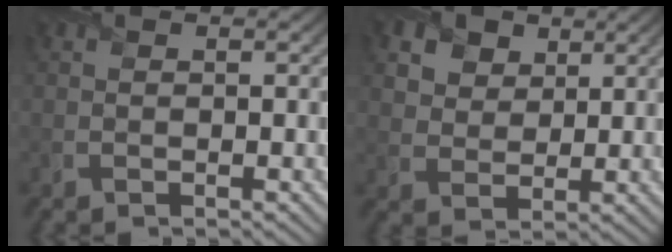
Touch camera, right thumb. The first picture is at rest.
{"total": 7.5, "force": [4.5, 4.9, 3.4], "torque": [-0.120, 0.002, 0.082]}